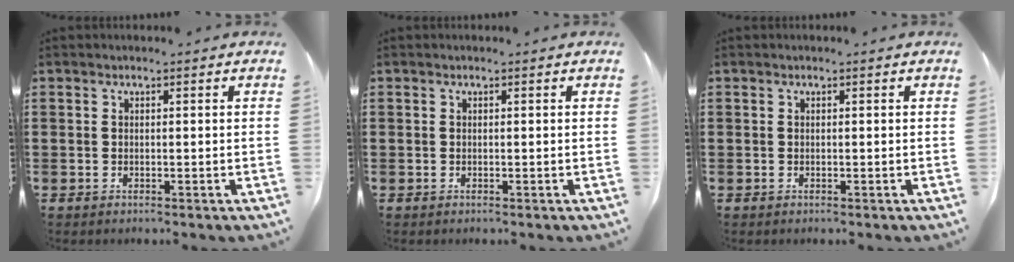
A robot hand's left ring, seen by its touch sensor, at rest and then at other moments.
{"total": 0.0}
{"total": 0.0}